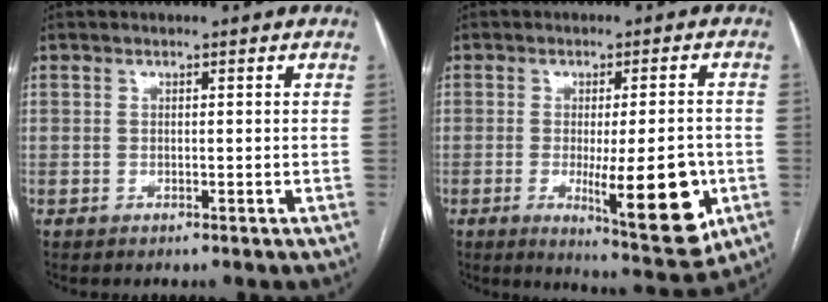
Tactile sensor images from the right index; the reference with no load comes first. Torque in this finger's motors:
{"motor_torque": [1.53, 0.04, 0.63, 0.14]}